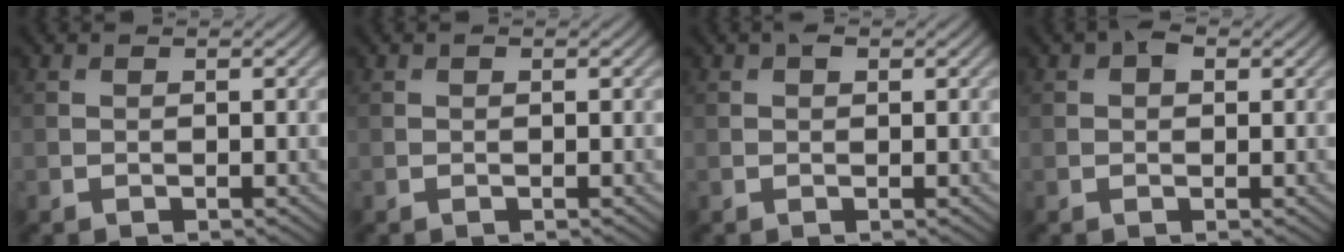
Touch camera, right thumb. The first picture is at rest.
{"total": 0.0}
{"total": 1.0, "force": [0.5, 0.5, 0.6], "torque": [-0.010, 0.000, 0.008]}
{"total": 1.7, "force": [0.7, 1.1, 1.1], "torque": [-0.016, 0.004, 0.006]}